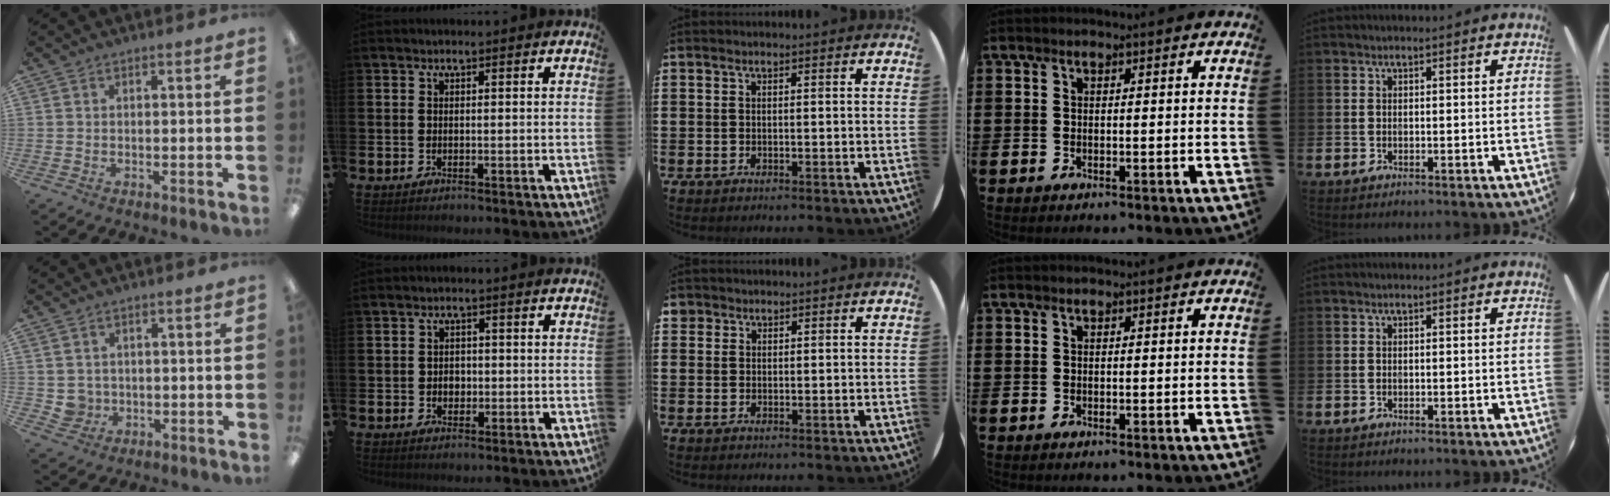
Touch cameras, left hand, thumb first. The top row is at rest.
{"thumb": {"total": 3.4, "force": [0.7, 3.2, 0.7], "torque": [-0.022, 0.004, 0.015]}, "index": {"total": 1.9, "force": [-0.2, 1.6, 0.9], "torque": [-0.002, 0.000, -0.011]}, "middle": {"total": 1.1, "force": [0.9, 0.7, -0.1], "torque": [0.001, 0.003, 0.018]}}